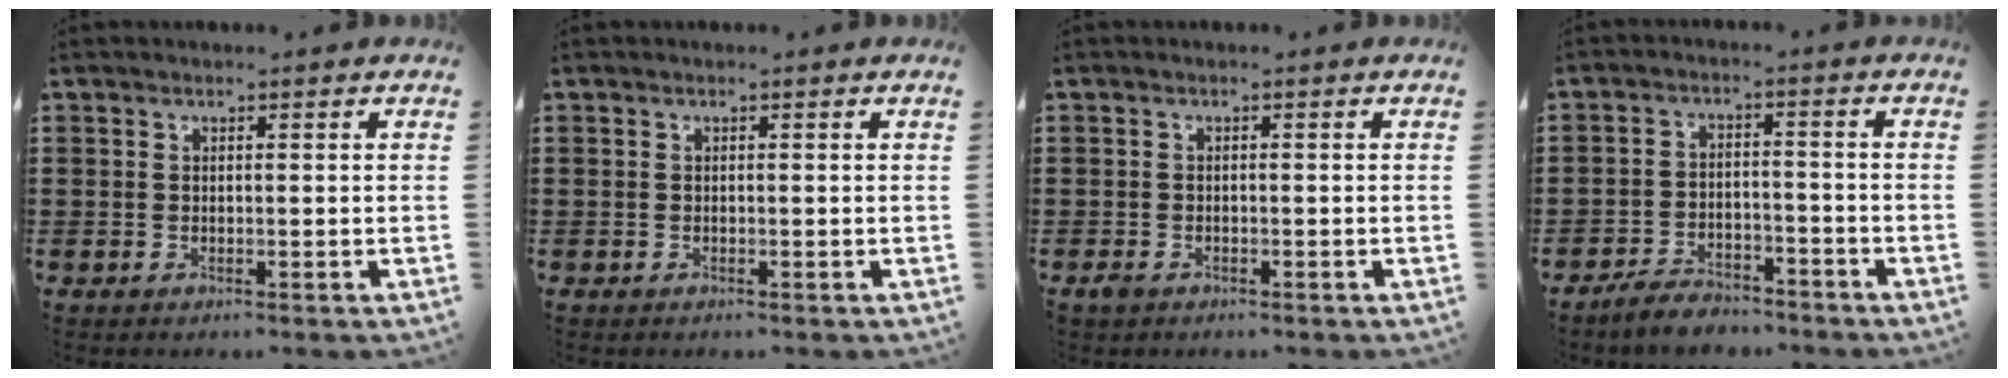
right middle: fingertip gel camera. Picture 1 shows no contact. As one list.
[{"total": 0.0}, {"total": 1.0, "force": [-0.7, 0.6, 0.3], "torque": [-0.008, 0.000, -0.014]}, {"total": 4.0, "force": [-3.9, 0.8, 0.6], "torque": [-0.022, 0.007, -0.081]}]